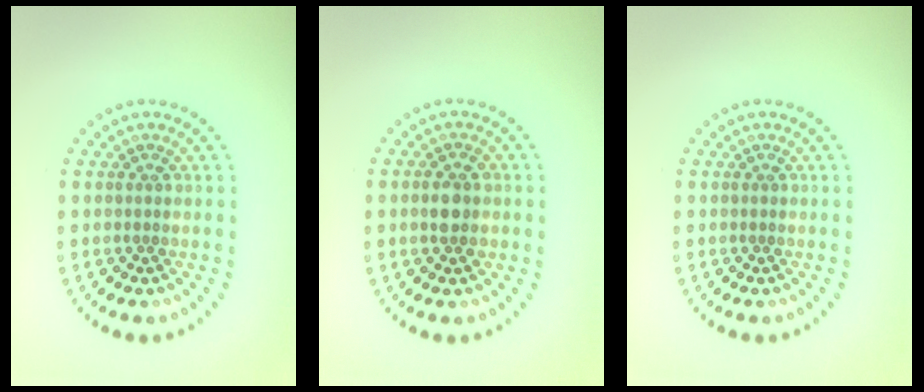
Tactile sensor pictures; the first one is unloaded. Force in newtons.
{"total": 2.4, "press": 2.4, "slide": 0.2}
{"total": 0.0}